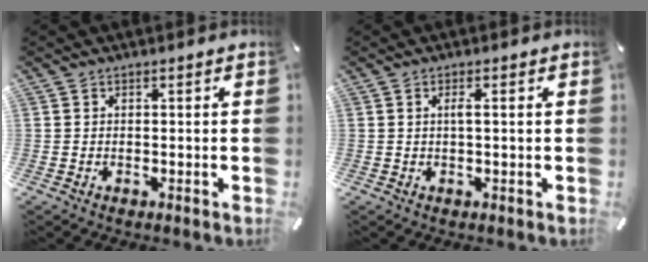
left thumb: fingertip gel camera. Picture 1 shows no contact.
{"total": 1.9, "force": [0.2, 0.2, 1.9], "torque": [-0.038, -0.002, 0.002]}